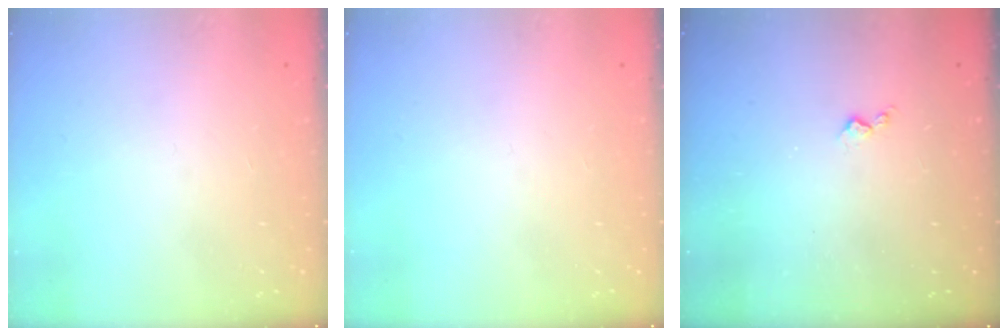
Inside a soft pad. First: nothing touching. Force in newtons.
{"total": 0.0}
{"total": 3.2, "press": 3.2, "slide": 0.5}